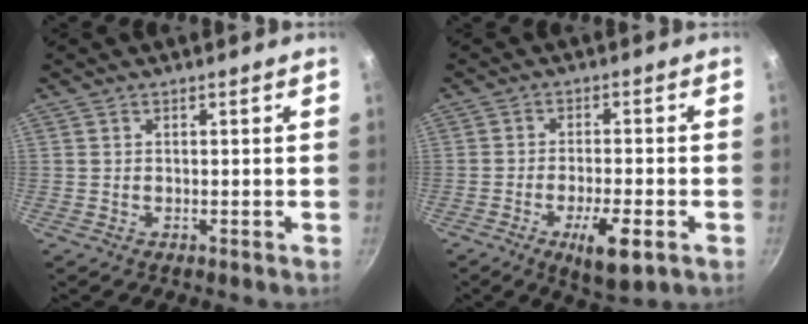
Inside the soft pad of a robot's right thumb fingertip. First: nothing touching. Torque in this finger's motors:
{"motor_torque": [1.35, 1.04, 0.72, -1.17, 0.23]}